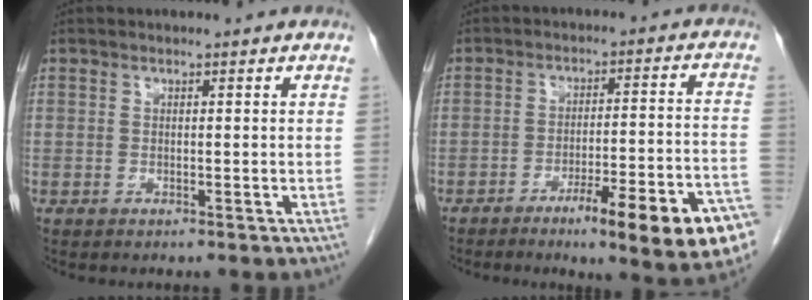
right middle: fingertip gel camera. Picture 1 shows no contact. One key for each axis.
{"total": 15.5, "fx": -8.7, "fy": 1.3, "fz": 12.8, "tx": -0.121, "ty": 0.007, "tz": -0.112}